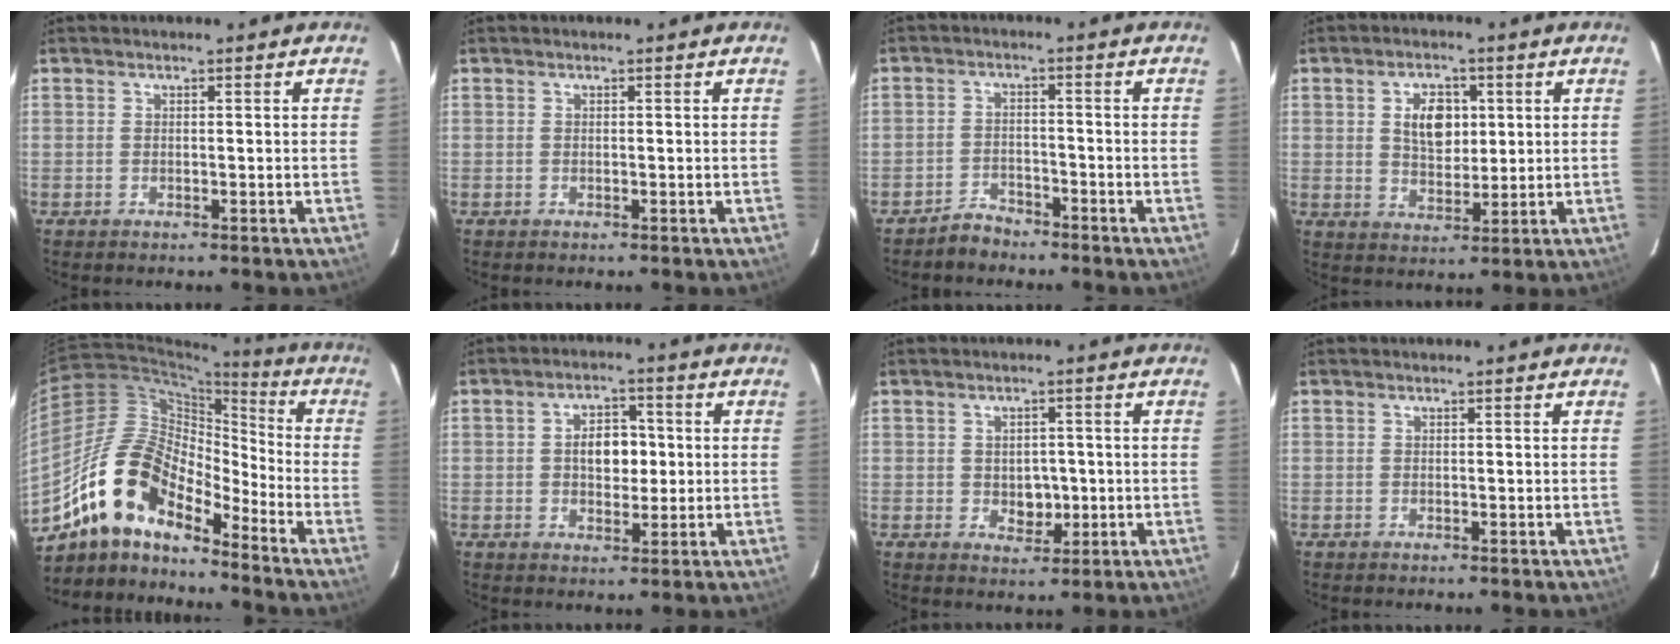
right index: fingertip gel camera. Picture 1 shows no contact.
{"total": 0.0}
{"total": 3.6, "force": [-3.2, 1.5, 0.4], "torque": [-0.019, 0.009, -0.056]}
{"total": 7.3, "force": [1.8, 4.5, 5.4], "torque": [-0.092, 0.010, 0.037]}
{"total": 15.1, "force": [-11.8, 5.6, 7.6], "torque": [-0.133, 0.009, -0.234]}
{"total": 6.4, "force": [0.3, 4.1, 4.9], "torque": [-0.081, 0.015, 0.008]}
{"total": 4.2, "force": [-0.3, 3.6, 2.2], "torque": [-0.036, 0.000, 0.002]}
{"total": 0.0}